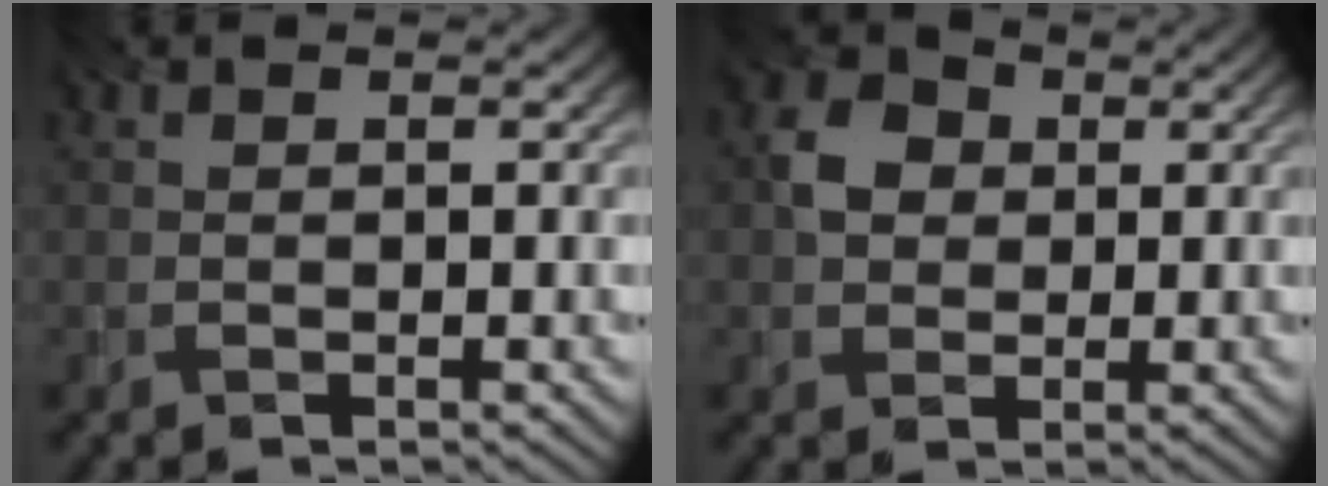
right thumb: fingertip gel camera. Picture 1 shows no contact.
{"total": 4.1, "force": [0.5, 3.6, 2.0], "torque": [-0.045, 0.010, 0.002]}